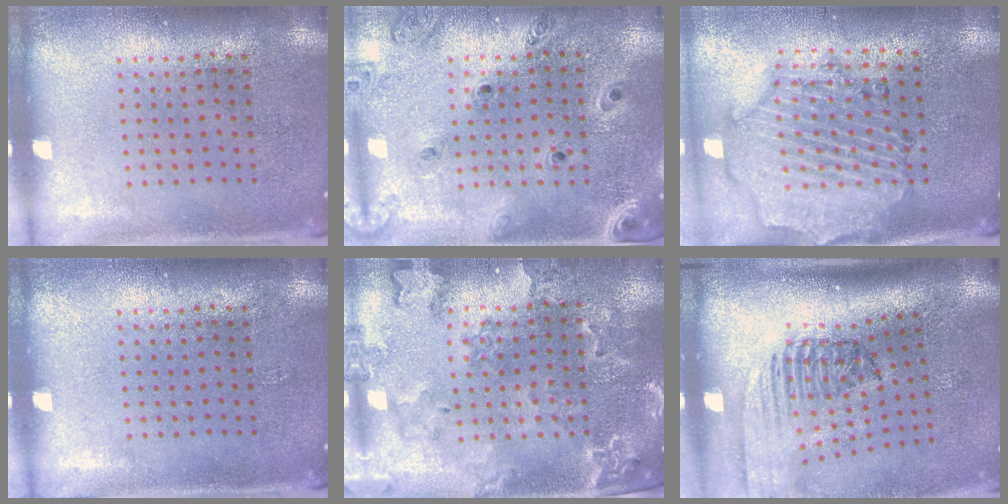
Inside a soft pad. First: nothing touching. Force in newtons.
{"total": 1.4, "press": 1.4, "slide": 0.1}
{"total": 1.7, "press": 1.6, "slide": 0.3}
{"total": 0.0}
{"total": 2.0, "press": 2.0, "slide": 0.2}
{"total": 2.4, "press": 1.7, "slide": 1.8}